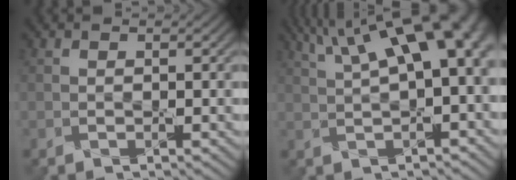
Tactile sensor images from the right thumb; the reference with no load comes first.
{"total": 13.3, "force": [5.0, 4.8, 11.3], "torque": [-0.176, 0.024, 0.075]}